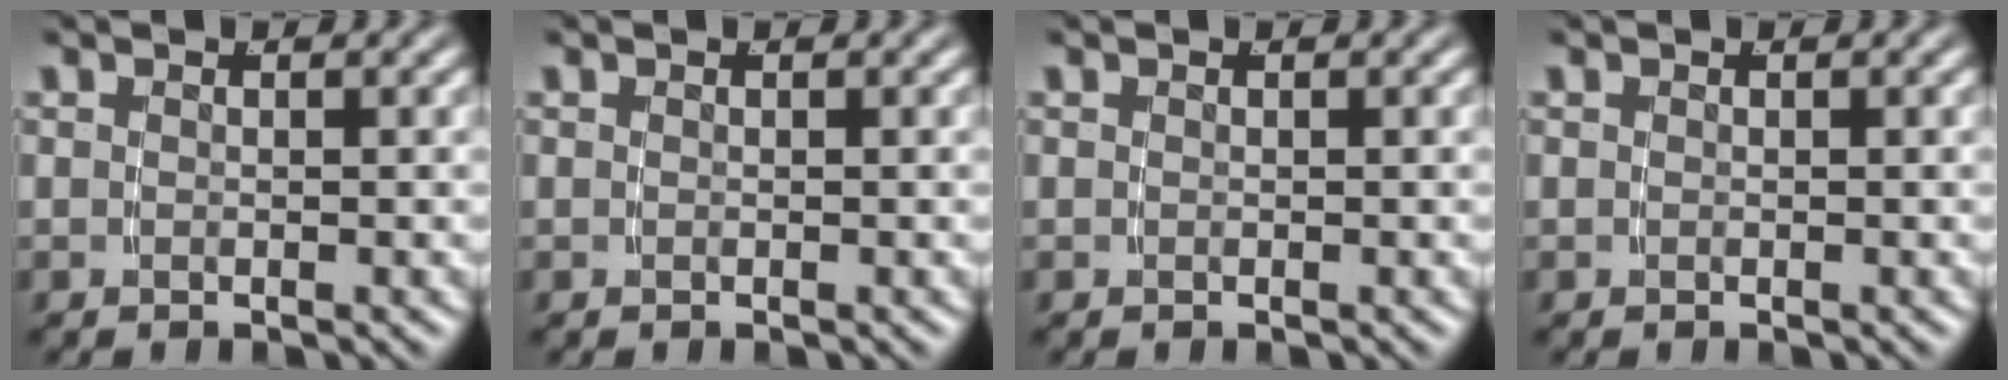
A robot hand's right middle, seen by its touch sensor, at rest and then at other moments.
{"total": 0.0}
{"total": 0.0}
{"total": 0.0}